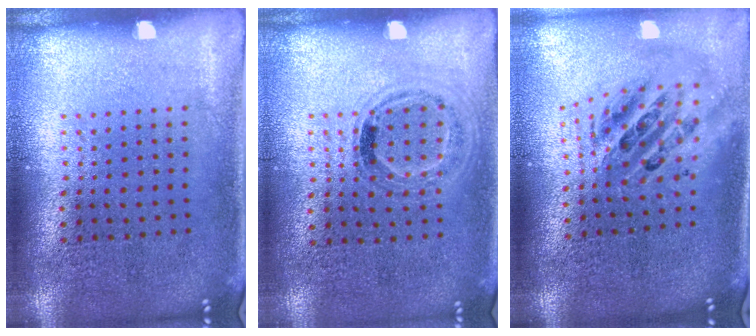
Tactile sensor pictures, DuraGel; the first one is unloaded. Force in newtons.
{"total": 1.1, "press": 0.9, "slide": 0.6}
{"total": 2.4, "press": 1.8, "slide": 1.5}